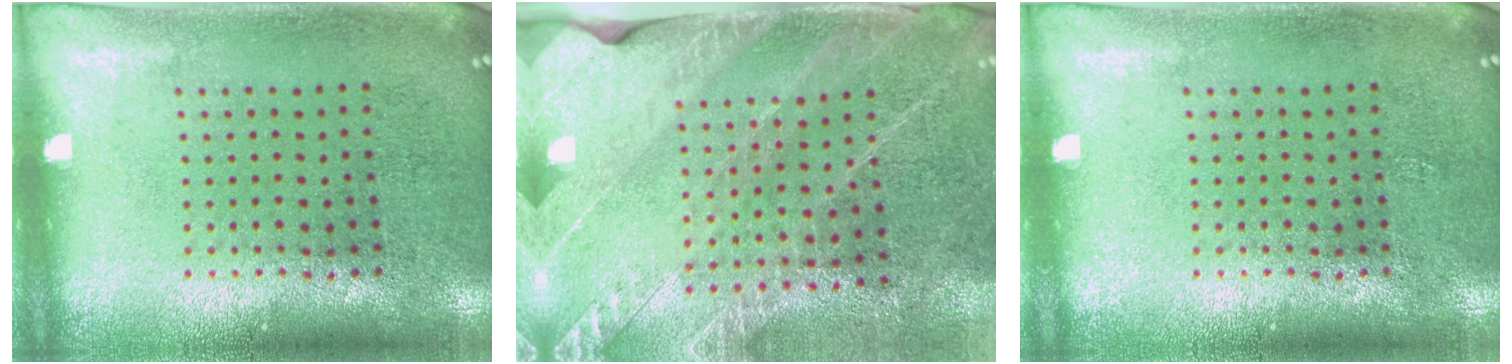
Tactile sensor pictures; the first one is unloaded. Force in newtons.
{"total": 2.6, "press": 2.5, "slide": 0.4}
{"total": 0.0}